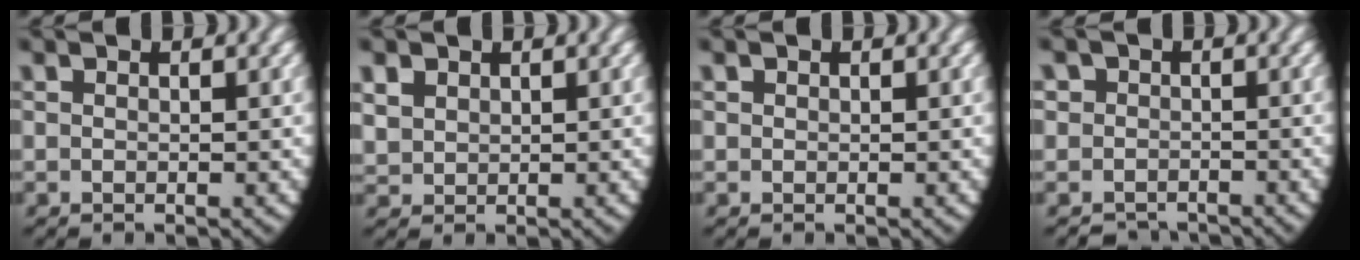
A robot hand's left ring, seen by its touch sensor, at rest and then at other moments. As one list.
[{"total": 2.5, "force": [1.2, 2.0, 1.0], "torque": [-0.036, -0.008, 0.036]}, {"total": 0.6, "force": [0.2, 0.5, 0.2], "torque": [-0.011, -0.009, 0.009]}, {"total": 3.8, "force": [-2.4, 2.9, 0.4], "torque": [-0.007, -0.009, -0.047]}]